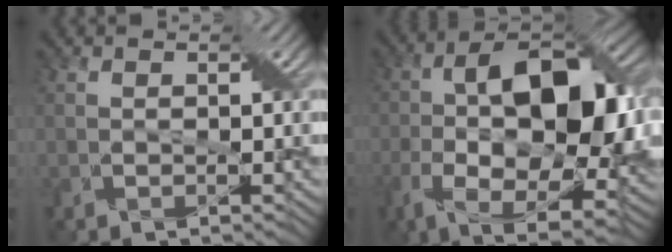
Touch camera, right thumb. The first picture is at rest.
{"total": 18.1, "force": [-2.5, 9.9, 15.0], "torque": [-0.250, 0.002, -0.041]}